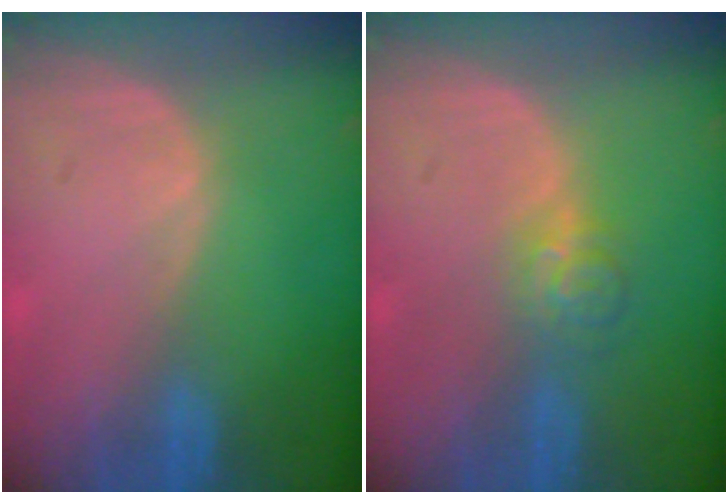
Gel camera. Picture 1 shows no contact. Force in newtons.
{"total": 3.5, "press": 3.5, "slide": 0.2}